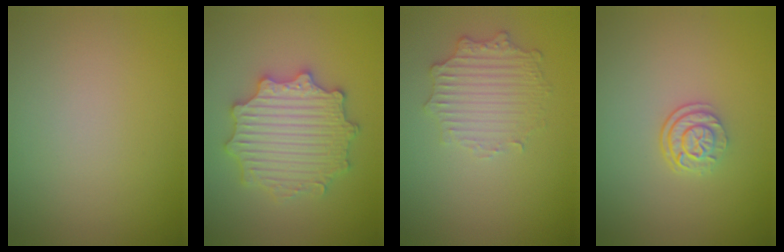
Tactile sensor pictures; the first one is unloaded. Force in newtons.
{"total": 5.6, "press": 5.5, "slide": 1.0}
{"total": 2.6, "press": 2.5, "slide": 0.7}
{"total": 2.5, "press": 1.8, "slide": 1.8}